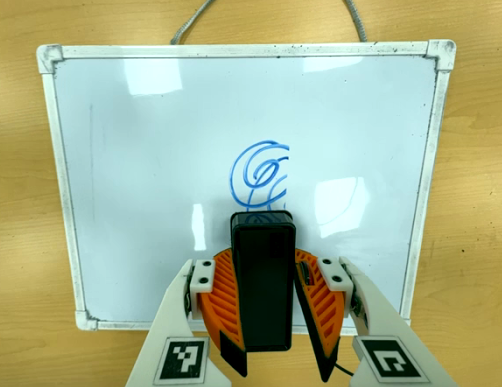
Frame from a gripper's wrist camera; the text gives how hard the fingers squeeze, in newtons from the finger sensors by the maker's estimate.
{"total": 9.2, "left": 9.0, "right": 9.3}